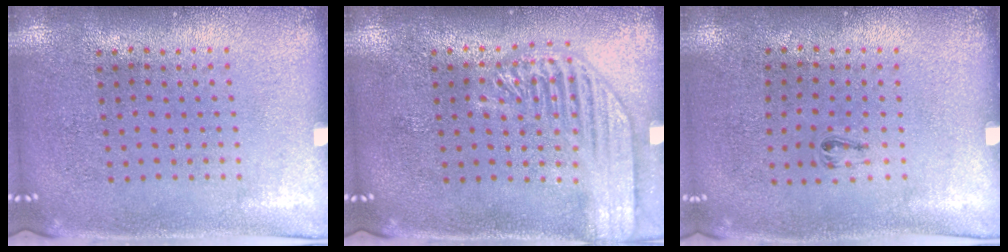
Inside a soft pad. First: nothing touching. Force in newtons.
{"total": 1.9, "press": 1.9, "slide": 0.2}
{"total": 0.5, "press": 0.2, "slide": 0.5}